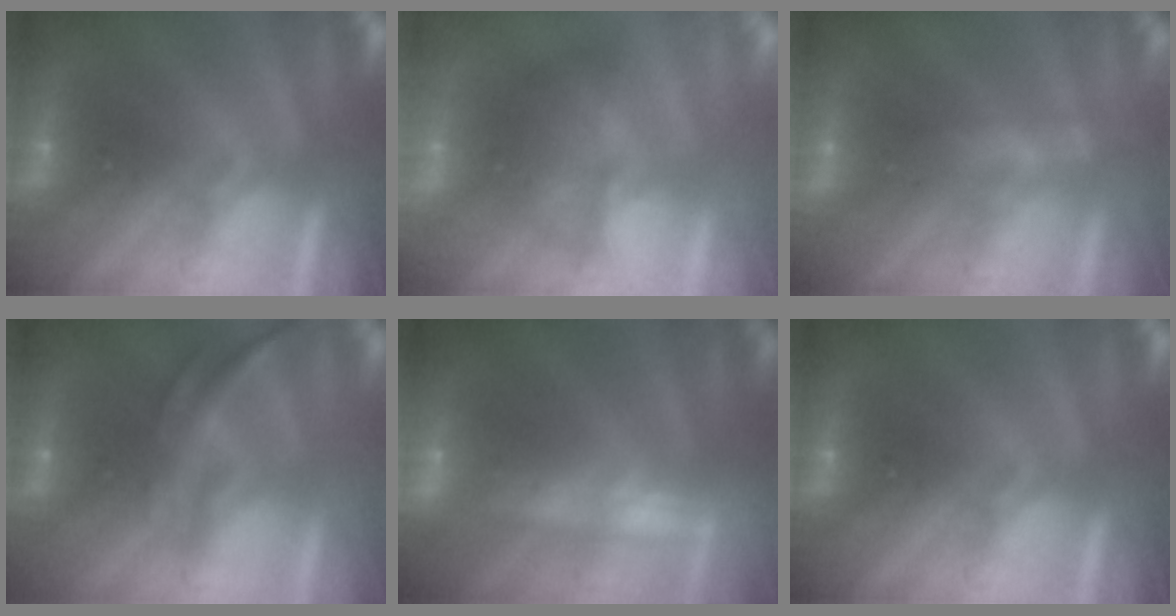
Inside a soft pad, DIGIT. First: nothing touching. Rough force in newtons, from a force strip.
{"total": 2.2}
{"total": 2.6}
{"total": 3.6}
{"total": 2.2}
{"total": 0.0}